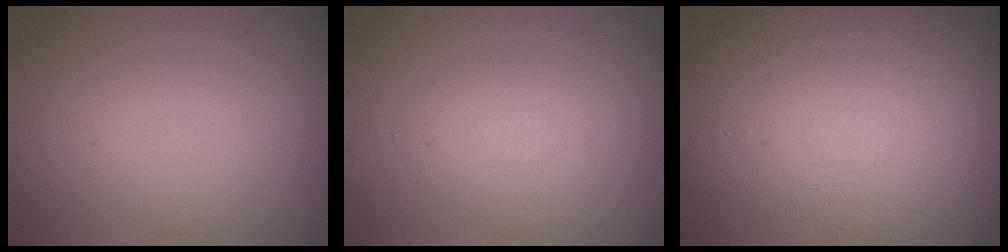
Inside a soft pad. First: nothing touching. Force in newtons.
{"total": 1.7, "press": 1.7, "slide": 0.0}
{"total": 18.9, "press": 18.9, "slide": 1.0}